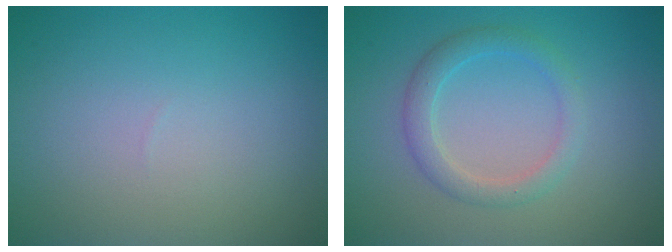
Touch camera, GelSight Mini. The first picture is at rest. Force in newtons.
{"total": 2.5, "press": 2.5, "slide": 0.1}